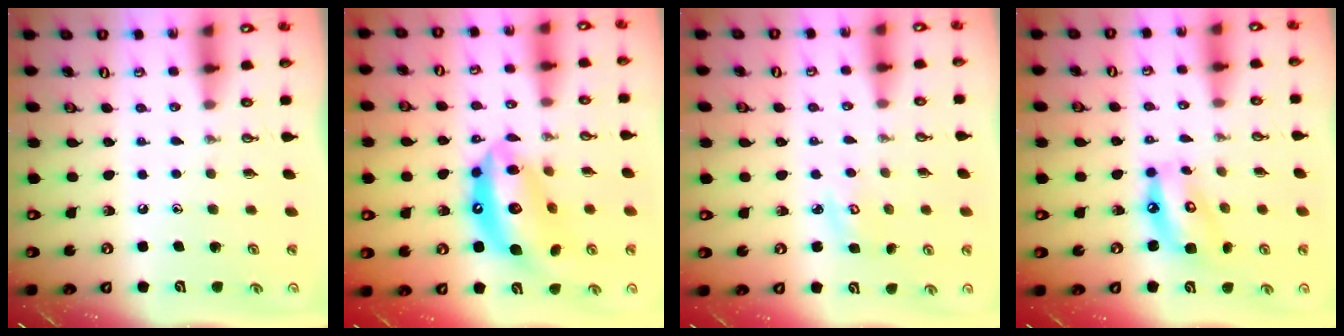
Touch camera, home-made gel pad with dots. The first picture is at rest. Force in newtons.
{"total": 16.7, "press": 16.6, "slide": 1.9}
{"total": 3.8, "press": 3.7, "slide": 0.5}
{"total": 10.0, "press": 10.0, "slide": 0.7}